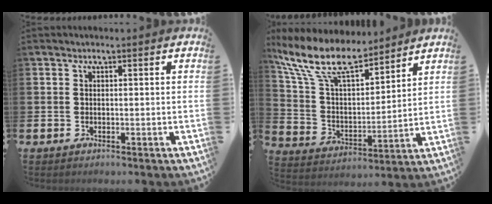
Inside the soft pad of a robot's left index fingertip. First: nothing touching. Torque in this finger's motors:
{"motor_torque": [1.11, -1.03, 1.05, 0.21]}